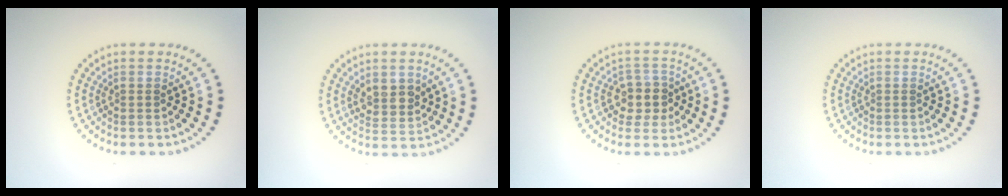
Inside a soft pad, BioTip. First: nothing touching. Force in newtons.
{"total": 2.3, "press": 2.1, "slide": 0.9}
{"total": 2.6, "press": 2.3, "slide": 1.1}
{"total": 0.0}